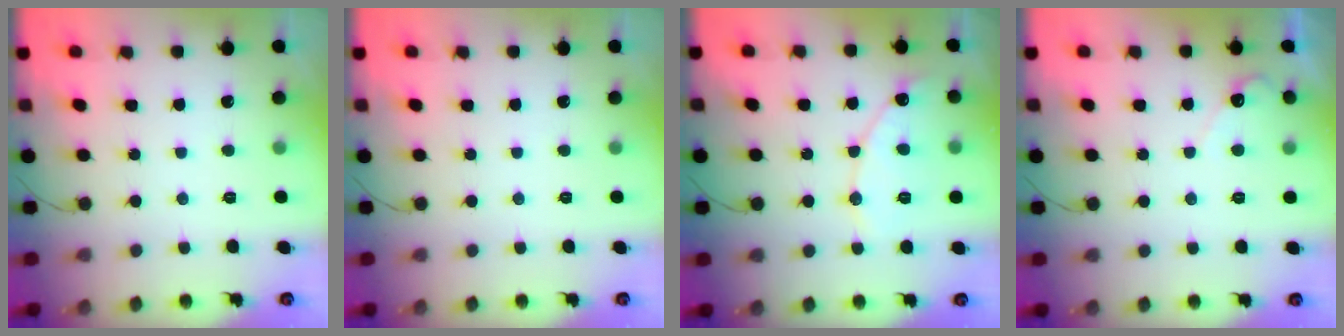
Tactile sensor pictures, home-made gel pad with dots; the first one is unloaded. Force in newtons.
{"total": 0.0}
{"total": 8.8, "press": 8.7, "slide": 0.9}
{"total": 4.1, "press": 4.1, "slide": 0.3}